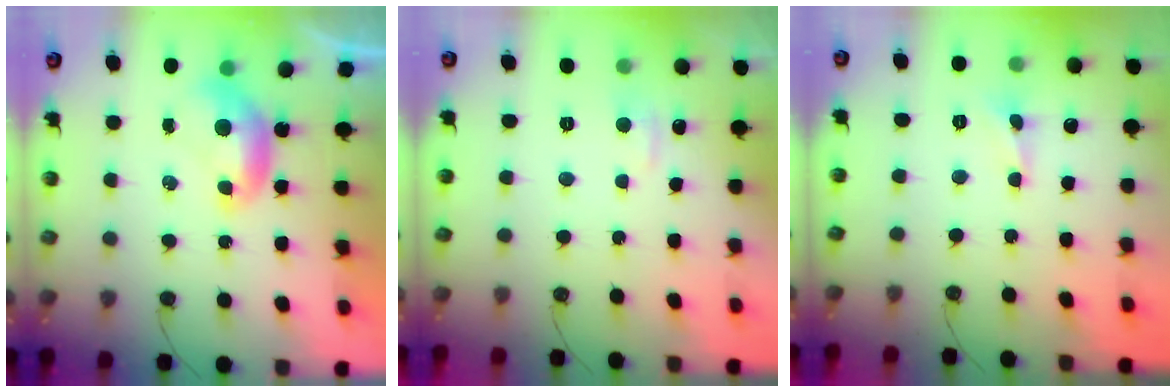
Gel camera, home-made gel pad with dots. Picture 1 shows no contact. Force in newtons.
{"total": 2.0, "press": 1.9, "slide": 0.6}
{"total": 0.0}